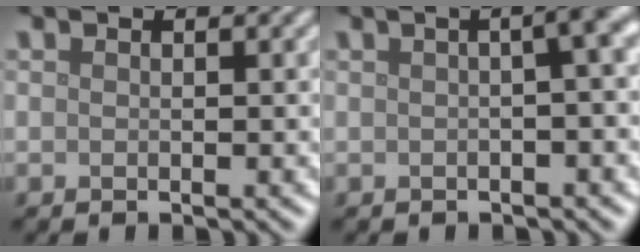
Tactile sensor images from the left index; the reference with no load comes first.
{"total": 5.6, "force": [0.8, 2.2, 5.1], "torque": [-0.029, 0.026, -0.002]}